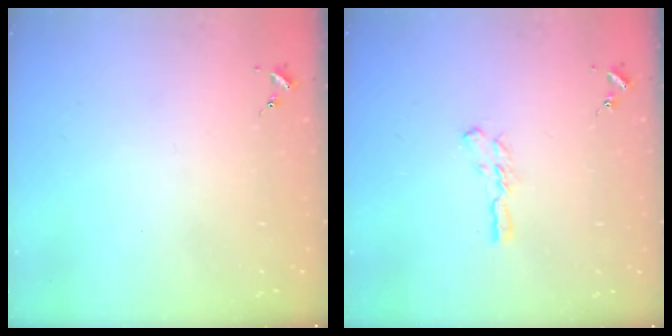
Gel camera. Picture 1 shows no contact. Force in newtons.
{"total": 6.1, "press": 6.1, "slide": 0.2}